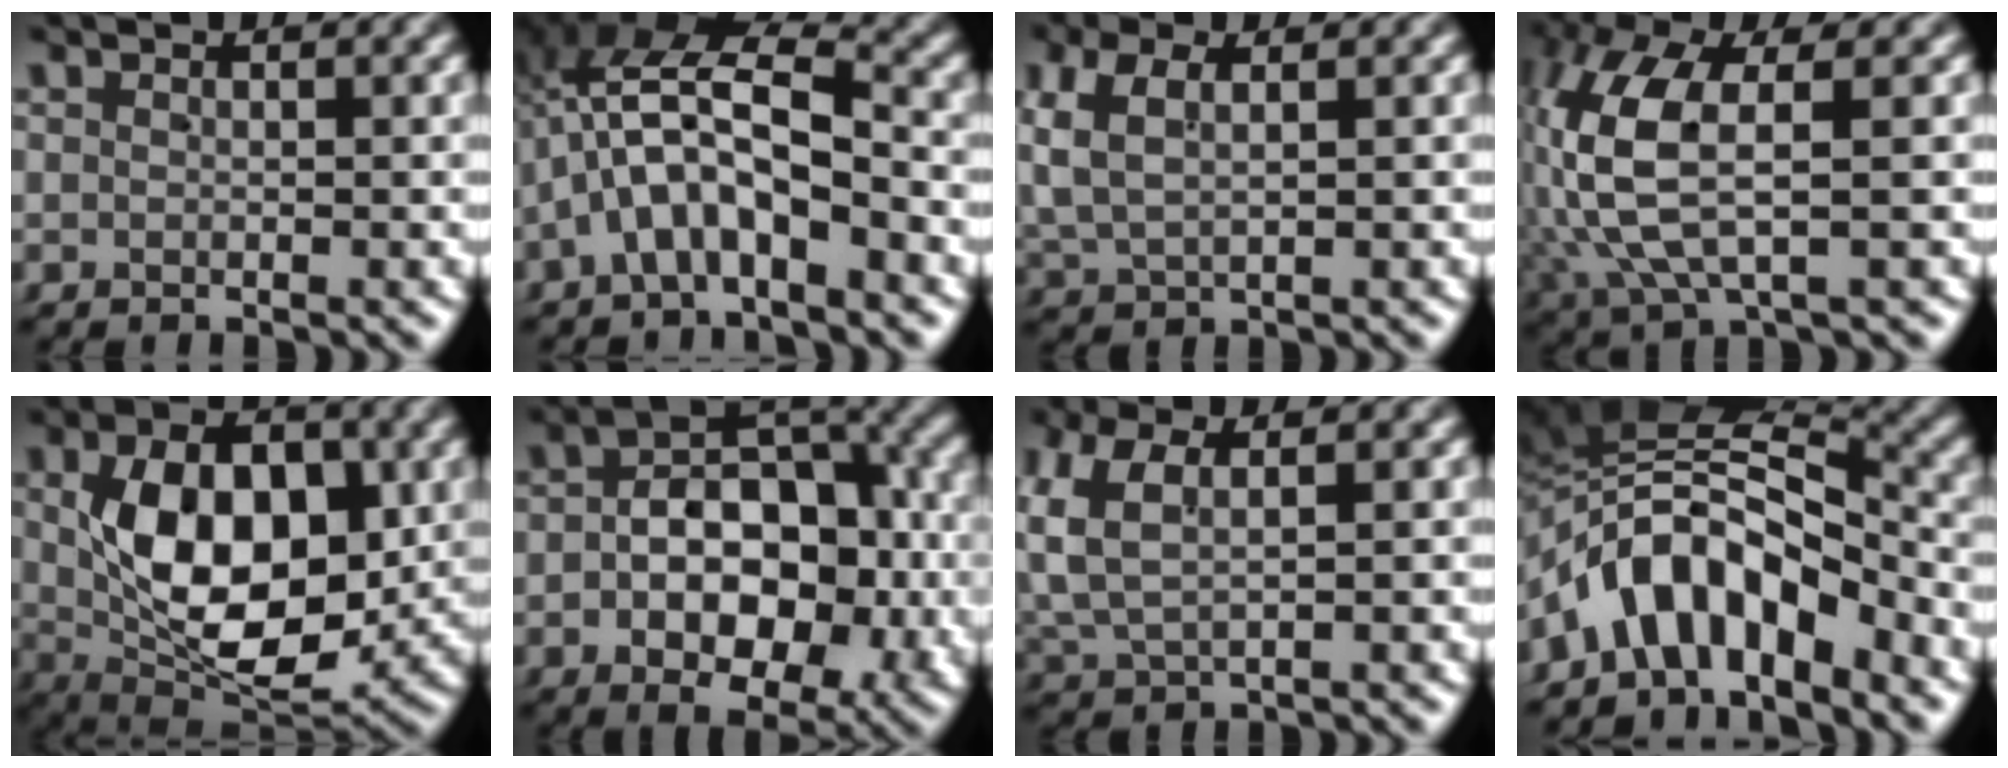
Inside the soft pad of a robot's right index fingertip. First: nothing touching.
{"total": 8.2, "force": [1.0, 5.5, 6.0], "torque": [-0.134, -0.005, 0.007]}
{"total": 4.6, "force": [1.2, 3.4, 2.8], "torque": [-0.087, -0.004, 0.025]}
{"total": 8.6, "force": [1.2, 4.5, 7.3], "torque": [-0.187, -0.011, 0.035]}
{"total": 12.1, "force": [0.1, 6.8, 10.0], "torque": [-0.158, -0.021, 0.010]}
{"total": 9.6, "force": [-1.4, 6.7, 6.8], "torque": [-0.106, -0.007, -0.022]}
{"total": 5.3, "force": [1.3, 3.8, 3.5], "torque": [-0.108, -0.004, 0.028]}
{"total": 11.5, "force": [-0.5, 7.8, 8.4], "torque": [-0.169, 0.000, -0.020]}